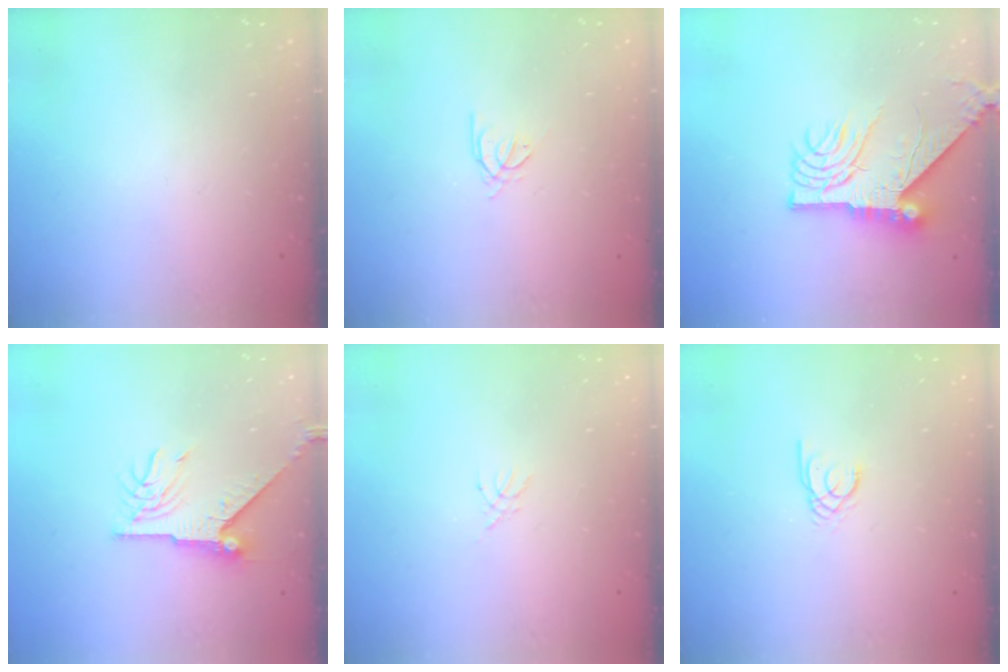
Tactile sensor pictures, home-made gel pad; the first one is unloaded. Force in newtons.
{"total": 1.4, "press": 1.3, "slide": 0.3}
{"total": 13.8, "press": 13.8, "slide": 1.2}
{"total": 9.7, "press": 9.7, "slide": 0.3}
{"total": 1.4, "press": 1.4, "slide": 0.3}
{"total": 1.8, "press": 1.8, "slide": 0.2}